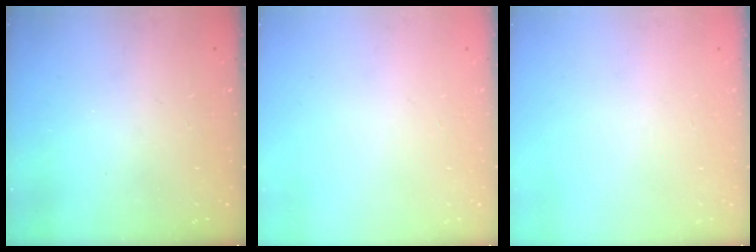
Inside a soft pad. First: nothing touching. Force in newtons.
{"total": 0.0}
{"total": 0.0}